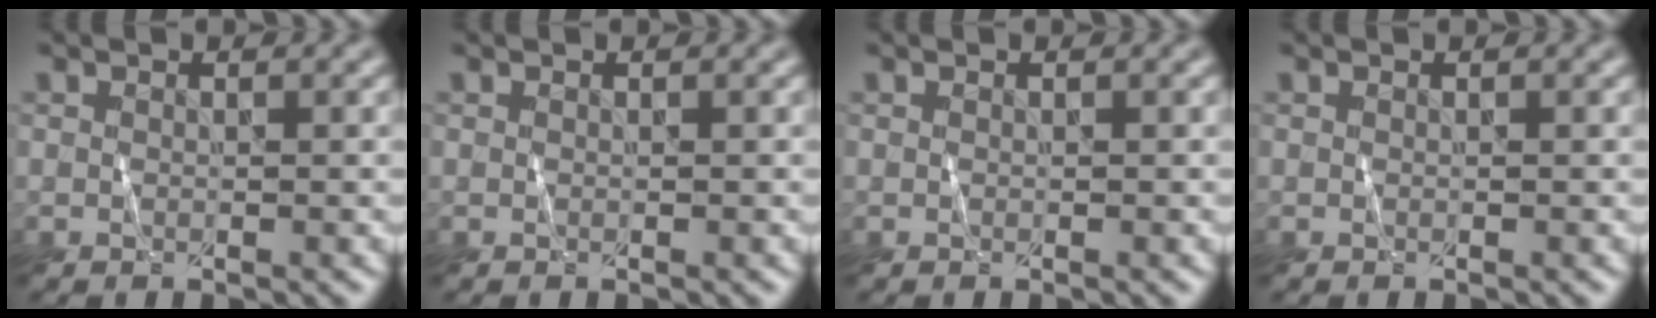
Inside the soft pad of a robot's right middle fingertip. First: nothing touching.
{"total": 0.0}
{"total": 0.0}
{"total": 0.0}